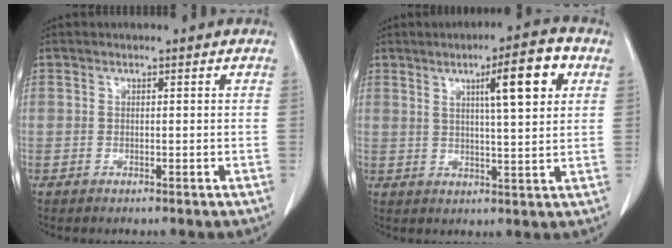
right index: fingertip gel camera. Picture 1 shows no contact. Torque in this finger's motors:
{"motor_torque": [1.36, 0.75, 0.57, 0.12]}